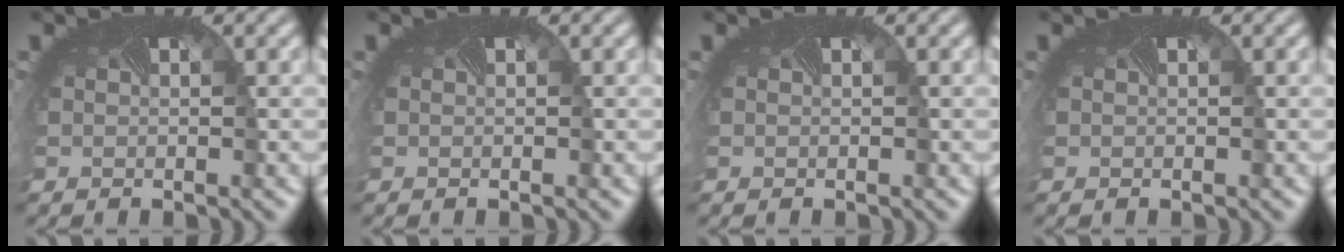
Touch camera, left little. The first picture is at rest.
{"total": 0.0}
{"total": 0.0}
{"total": 0.0}